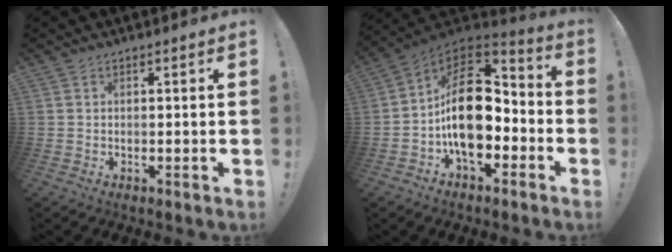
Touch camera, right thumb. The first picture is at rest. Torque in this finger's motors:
{"motor_torque": [2.41, 2.60, 1.52, -1.25, 0.62]}